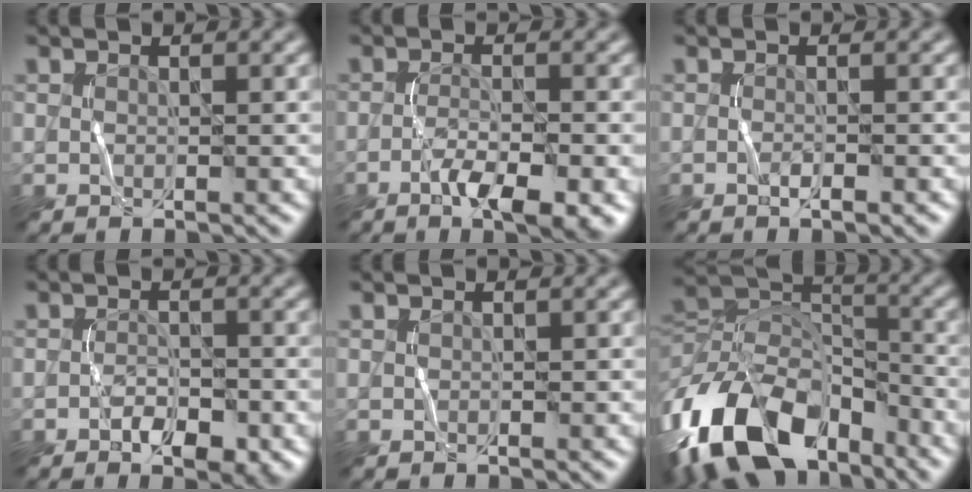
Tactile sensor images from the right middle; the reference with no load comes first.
{"total": 4.6, "force": [-2.3, 0.9, 3.9], "torque": [-0.070, 0.001, -0.038]}
{"total": 1.1, "force": [-0.6, 0.3, 0.9], "torque": [-0.009, 0.002, -0.012]}
{"total": 2.9, "force": [-1.5, 1.4, 2.2], "torque": [-0.037, 0.001, -0.021]}
{"total": 0.0}
{"total": 14.3, "force": [-8.3, 8.4, 8.1], "torque": [-0.179, 0.007, -0.164]}